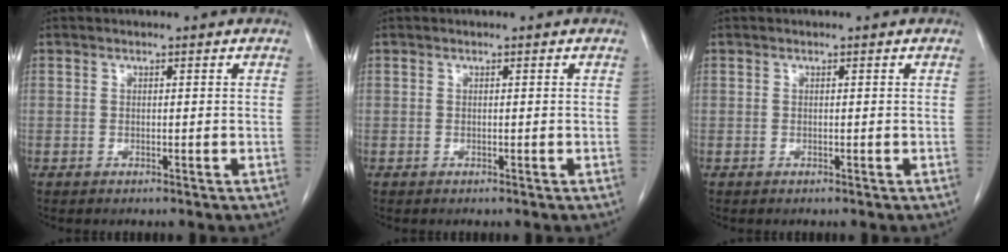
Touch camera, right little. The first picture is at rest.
{"total": 0.0}
{"total": 0.0}